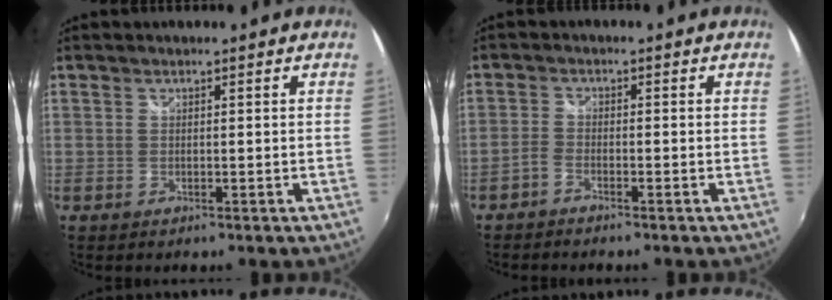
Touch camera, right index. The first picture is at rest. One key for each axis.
{"total": 2.0, "fx": -1.7, "fy": 0.5, "fz": 0.9, "tx": -0.034, "ty": 0.003, "tz": -0.039}